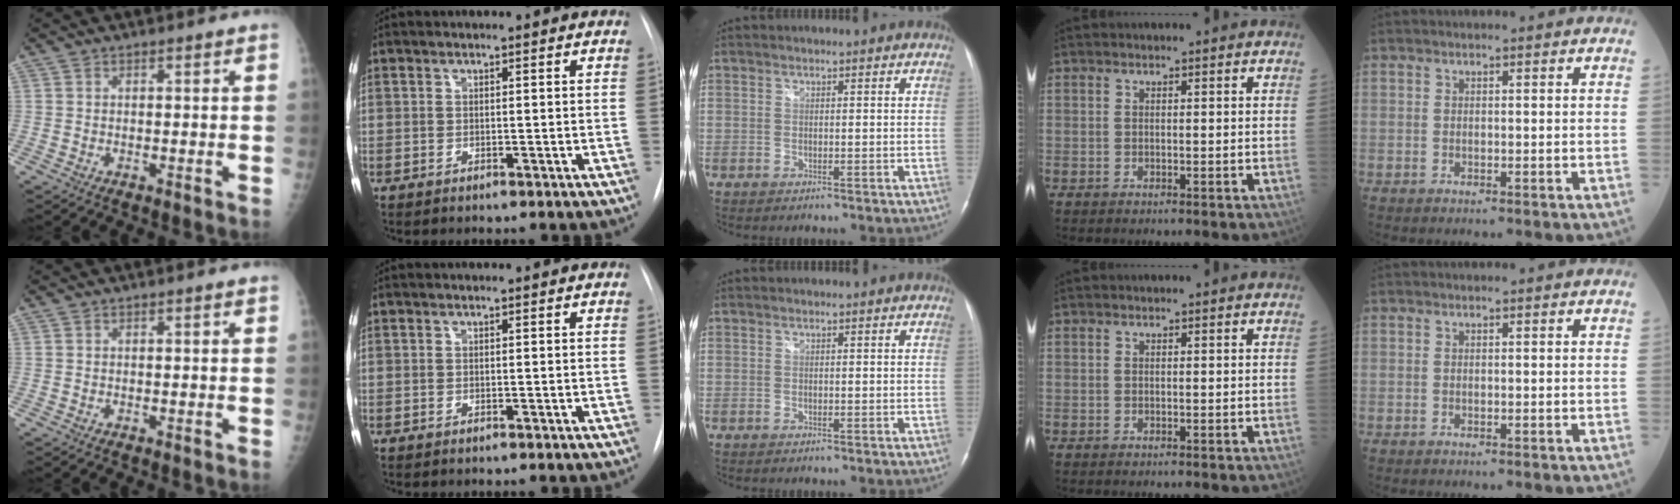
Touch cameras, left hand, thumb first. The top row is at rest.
{}